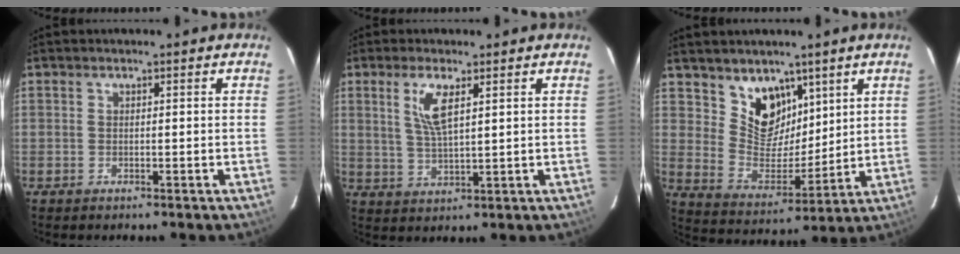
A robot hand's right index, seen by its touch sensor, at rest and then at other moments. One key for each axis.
{"total": 5.8, "fx": 2.4, "fy": 1.3, "fz": 5.1, "tx": -0.102, "ty": -0.002, "tz": 0.050}
{"total": 10.3, "fx": 6.6, "fy": 6.9, "fz": 3.8, "tx": -0.061, "ty": -0.012, "tz": 0.133}